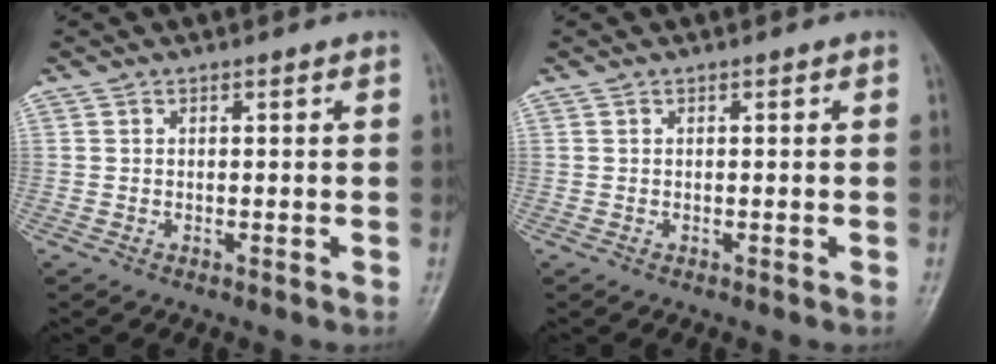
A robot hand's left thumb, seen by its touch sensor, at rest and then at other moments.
{"total": 0.0}